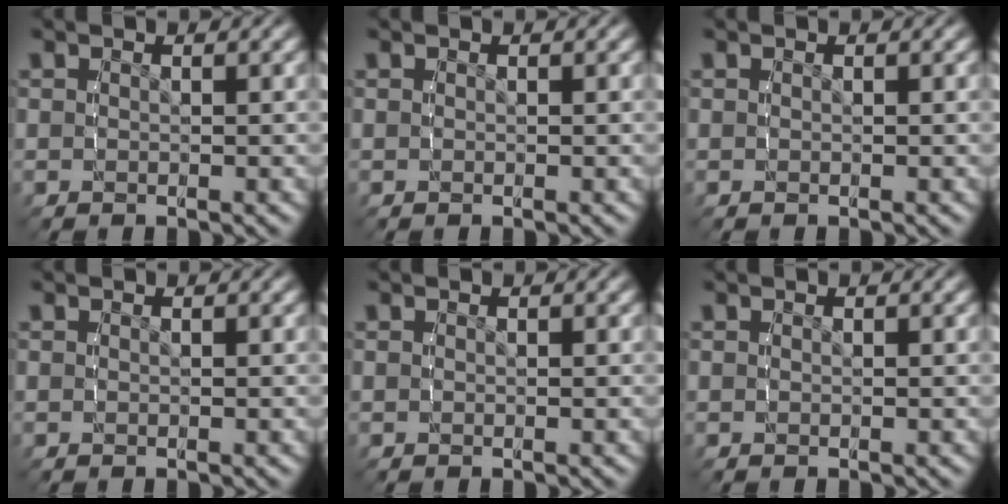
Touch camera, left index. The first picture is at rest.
{"total": 0.0}
{"total": 0.0}
{"total": 0.0}
{"total": 0.0}
{"total": 0.0}